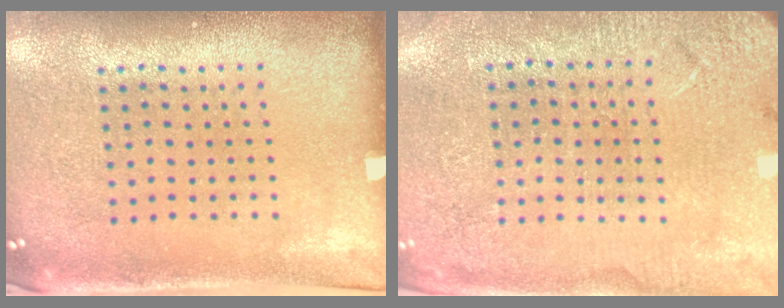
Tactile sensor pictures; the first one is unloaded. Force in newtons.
{"total": 2.9, "press": 2.9, "slide": 0.3}